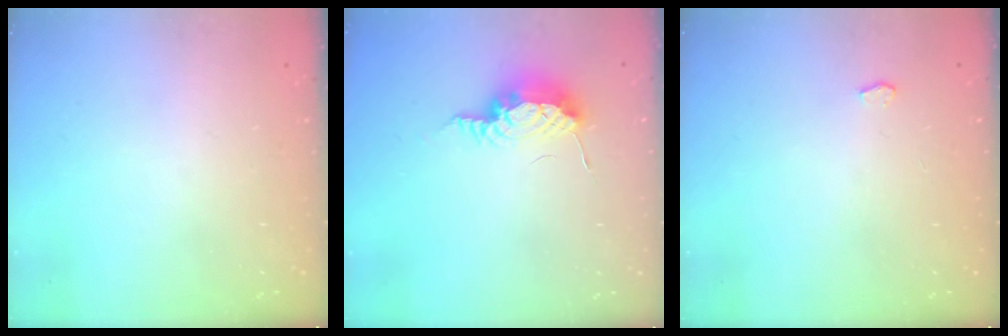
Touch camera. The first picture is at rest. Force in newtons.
{"total": 8.4, "press": 8.1, "slide": 2.3}
{"total": 2.1, "press": 2.1, "slide": 0.2}